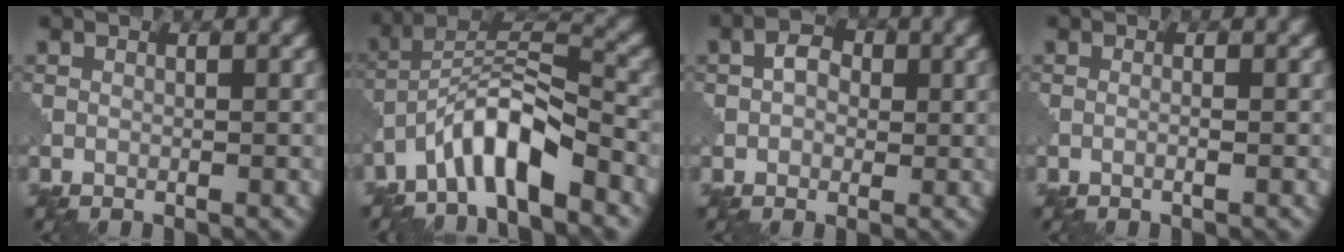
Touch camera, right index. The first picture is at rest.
{"total": 6.8, "force": [-4.5, 1.5, 4.9], "torque": [-0.084, 0.016, -0.091]}
{"total": 2.6, "force": [0.5, 1.9, 1.7], "torque": [-0.030, 0.006, 0.000]}
{"total": 0.8, "force": [-0.1, 0.2, 0.8], "torque": [-0.011, -0.006, -0.010]}